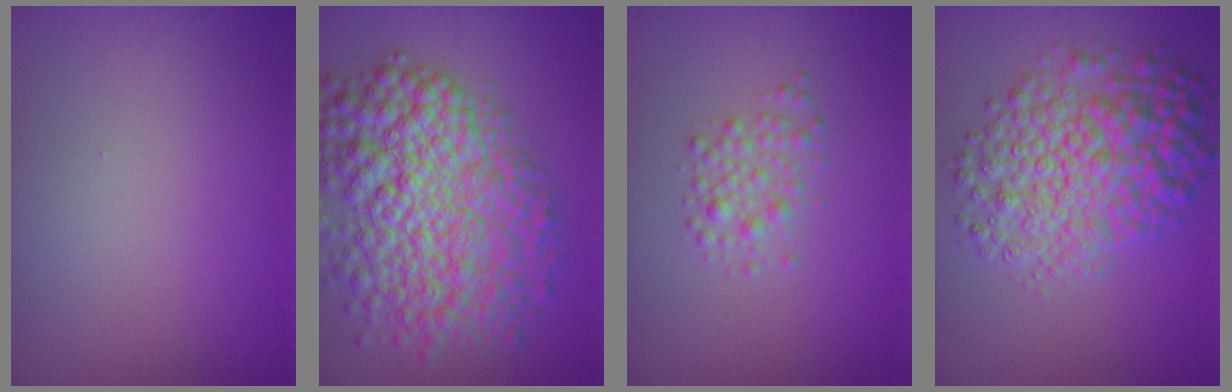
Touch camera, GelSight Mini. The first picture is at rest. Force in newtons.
{"total": 10.8, "press": 10.8, "slide": 0.2}
{"total": 2.1, "press": 2.1, "slide": 0.0}
{"total": 8.1, "press": 8.1, "slide": 0.1}